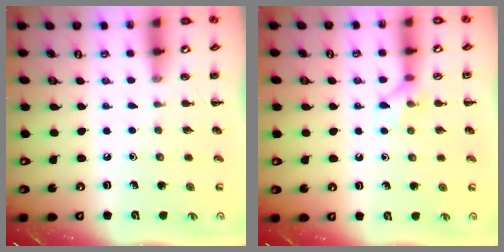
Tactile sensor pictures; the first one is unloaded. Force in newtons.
{"total": 6.9, "press": 6.9, "slide": 0.4}